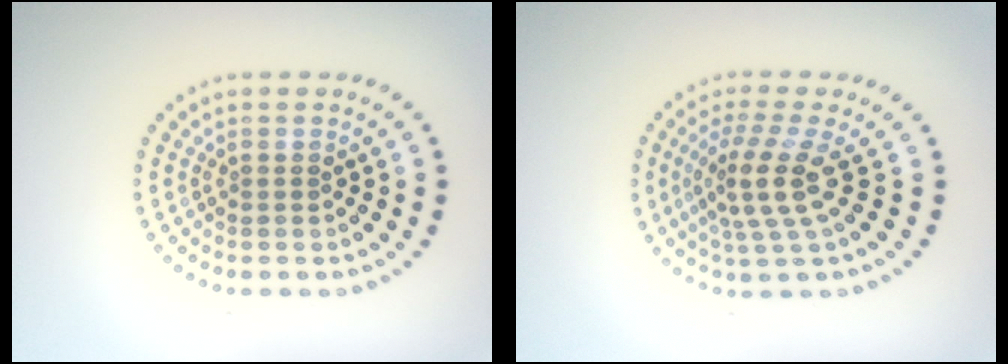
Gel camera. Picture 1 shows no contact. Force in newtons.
{"total": 3.9, "press": 3.0, "slide": 2.5}